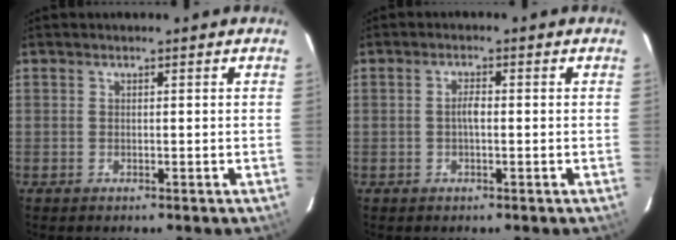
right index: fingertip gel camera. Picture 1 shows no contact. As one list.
[{"total": 2.0, "force": [-0.2, 0.6, 1.8], "torque": [-0.036, 0.005, -0.006]}]